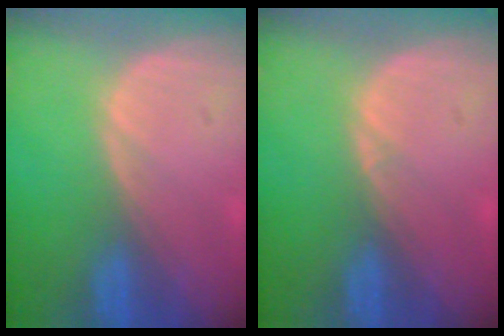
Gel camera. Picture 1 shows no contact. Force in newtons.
{"total": 0.5, "press": 0.4, "slide": 0.4}